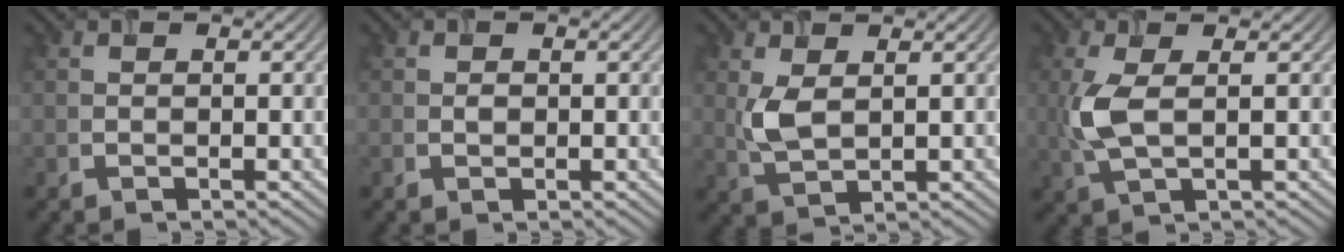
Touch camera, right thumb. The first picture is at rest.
{"total": 0.6, "force": [0.1, 0.5, 0.3], "torque": [-0.004, -0.002, 0.000]}
{"total": 4.1, "force": [1.0, 2.1, 3.4], "torque": [-0.086, 0.000, 0.025]}
{"total": 5.4, "force": [0.5, 2.1, 4.9], "torque": [-0.133, 0.000, 0.010]}